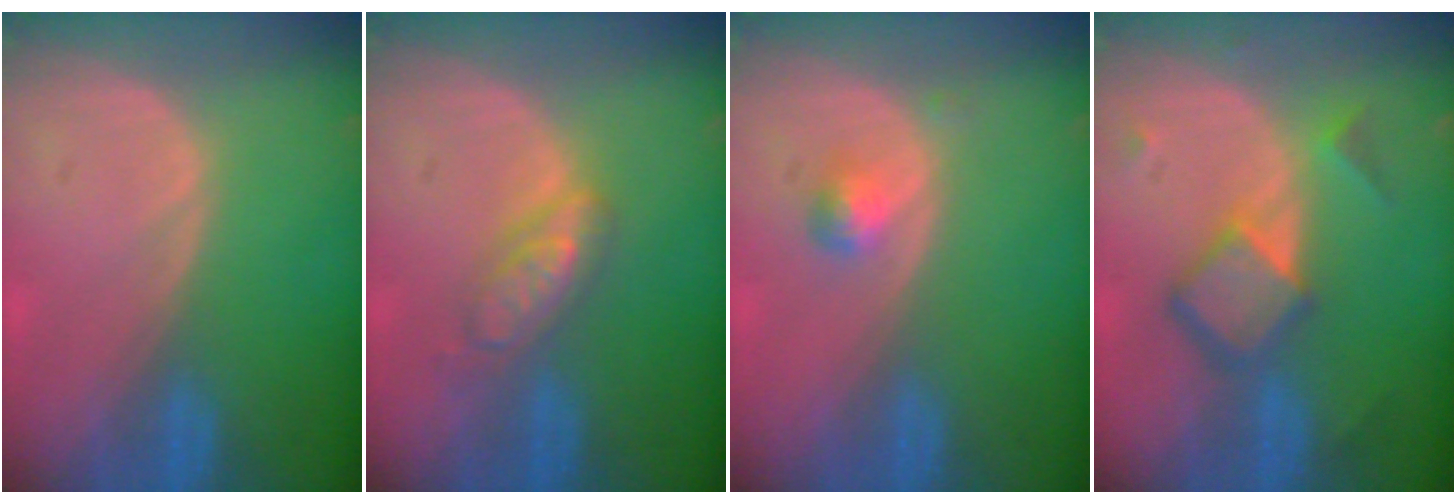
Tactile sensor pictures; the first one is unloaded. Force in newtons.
{"total": 4.6, "press": 4.5, "slide": 0.3}
{"total": 2.0, "press": 2.0, "slide": 0.2}
{"total": 6.7, "press": 5.8, "slide": 3.5}